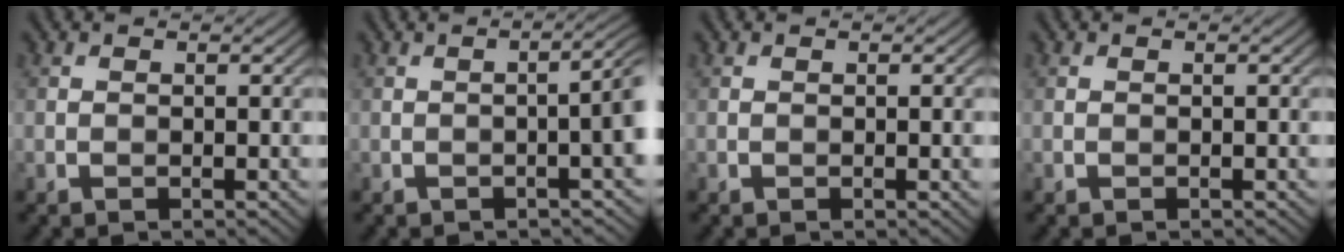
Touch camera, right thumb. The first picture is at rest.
{"total": 5.5, "force": [-0.4, 1.6, 5.2], "torque": [-0.054, 0.012, -0.008]}
{"total": 1.0, "force": [0.0, 0.1, 1.0], "torque": [-0.013, 0.000, 0.000]}
{"total": 0.0}